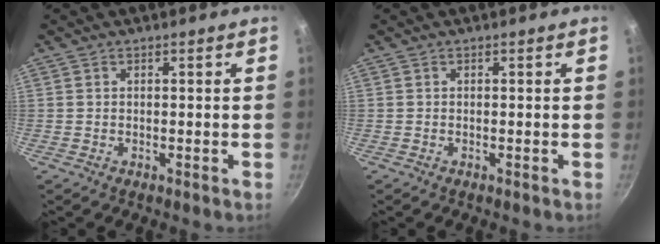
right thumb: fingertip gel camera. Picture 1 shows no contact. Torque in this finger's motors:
{"motor_torque": [0.00, 0.00, 0.00, 0.00, 0.02]}